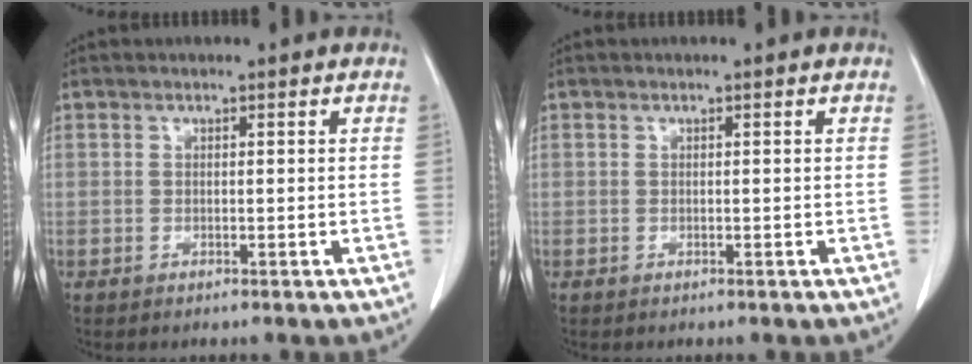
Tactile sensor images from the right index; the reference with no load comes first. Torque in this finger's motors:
{"motor_torque": [0.06, -0.01, 0.02, 0.01]}